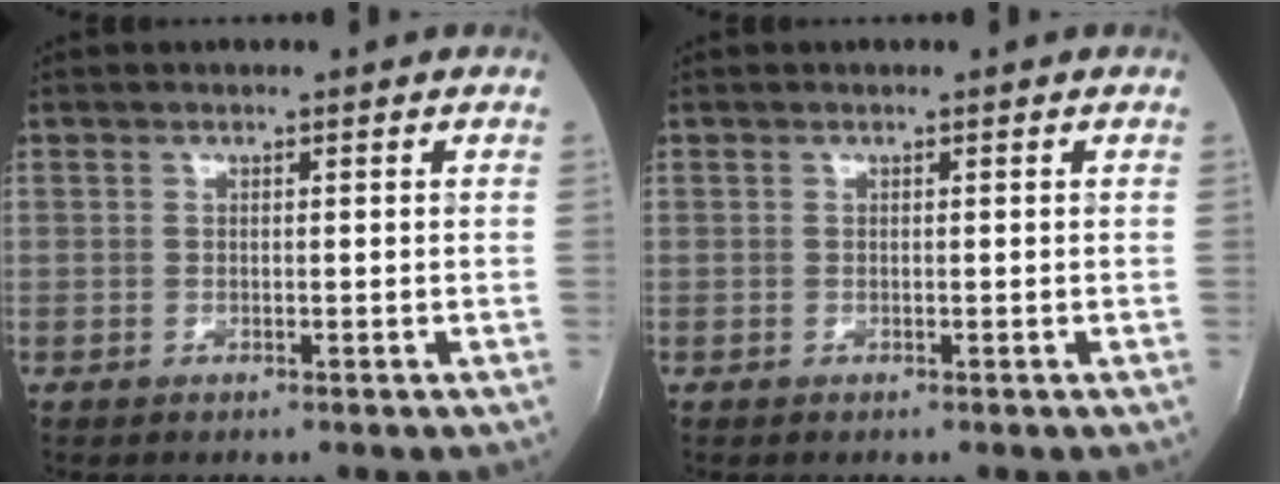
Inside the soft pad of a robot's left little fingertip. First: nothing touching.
{"total": 0.0}